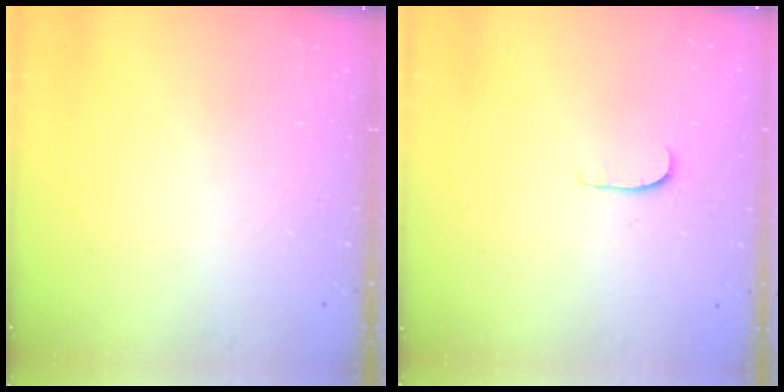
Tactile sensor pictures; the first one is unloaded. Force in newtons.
{"total": 4.2, "press": 4.2, "slide": 0.4}